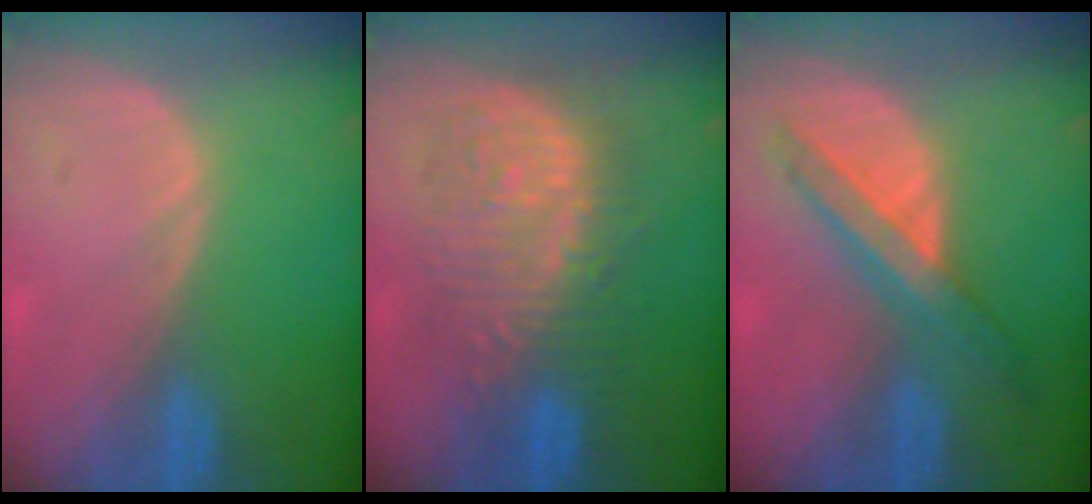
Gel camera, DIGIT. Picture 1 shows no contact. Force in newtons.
{"total": 9.9, "press": 9.9, "slide": 0.5}
{"total": 6.9, "press": 6.3, "slide": 2.9}